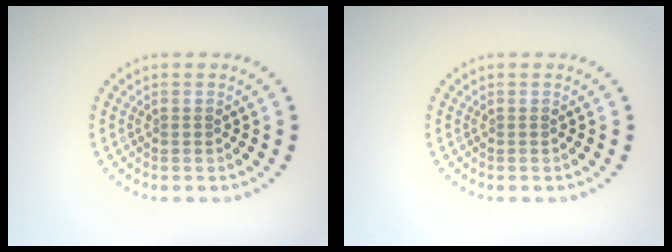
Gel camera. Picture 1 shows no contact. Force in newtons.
{"total": 0.0}